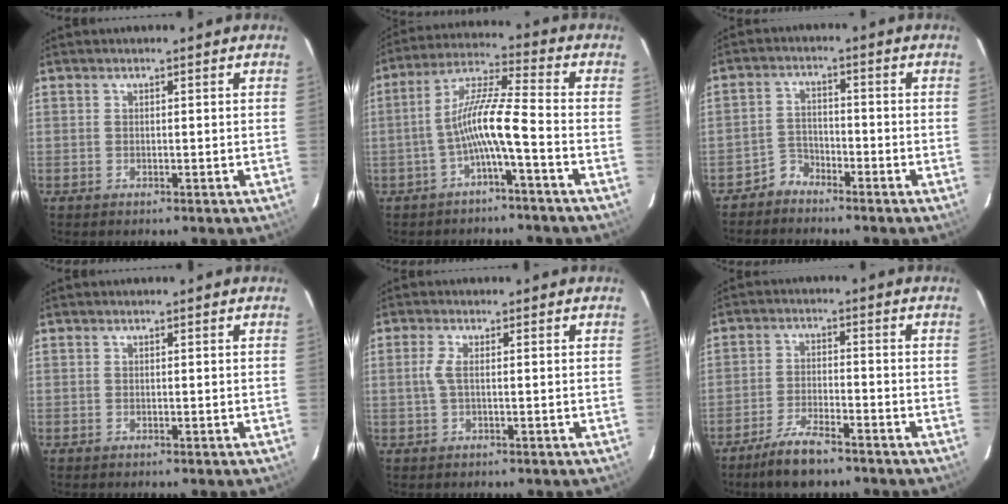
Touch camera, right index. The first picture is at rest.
{"total": 8.5, "force": [-3.5, 0.0, 7.7], "torque": [-0.172, 0.017, -0.066]}
{"total": 3.5, "force": [-3.2, 1.6, -0.1], "torque": [0.000, 0.012, -0.061]}
{"total": 0.0}
{"total": 2.4, "force": [0.0, 0.4, 2.4], "torque": [-0.054, 0.001, -0.001]}
{"total": 7.8, "force": [-6.0, 1.9, 4.5], "torque": [-0.109, -0.004, -0.110]}